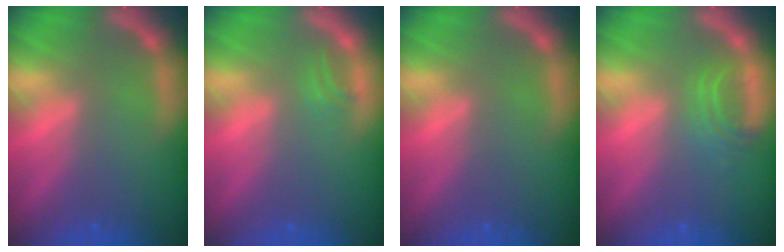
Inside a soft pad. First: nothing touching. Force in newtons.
{"total": 0.9}
{"total": 0.0}
{"total": 2.5}